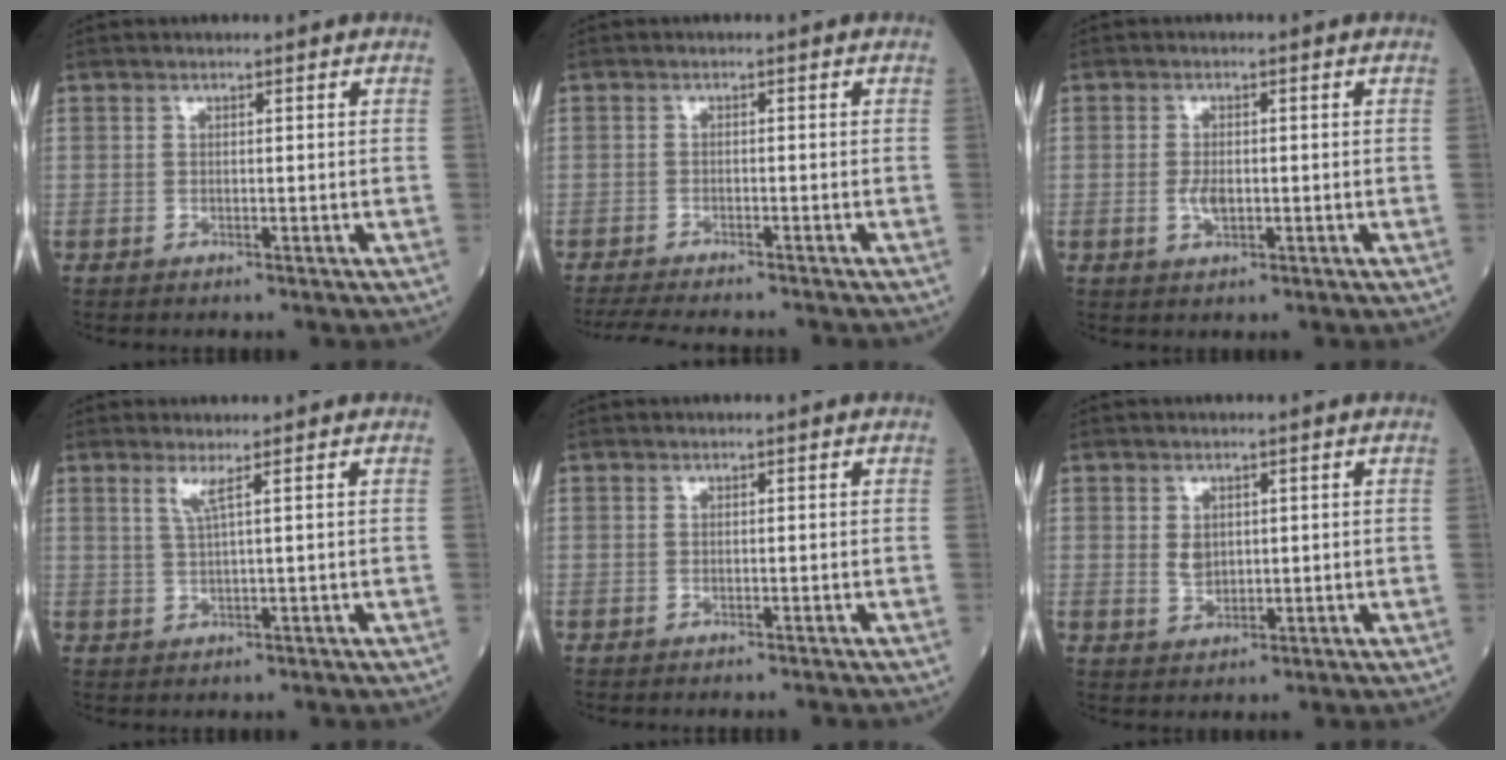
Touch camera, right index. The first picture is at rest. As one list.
[{"total": 10.2, "force": [-9.2, 1.0, 4.2], "torque": [-0.064, -0.018, -0.132]}, {"total": 2.5, "force": [-0.5, 1.1, 2.2], "torque": [-0.049, -0.002, -0.006]}, {"total": 2.1, "force": [1.0, -0.6, 1.7], "torque": [-0.040, -0.005, 0.024]}, {"total": 1.0, "force": [-0.9, 0.0, 0.3], "torque": [-0.005, 0.000, -0.011]}, {"total": 2.4, "force": [0.5, 1.7, 1.5], "torque": [-0.029, -0.003, 0.015]}]